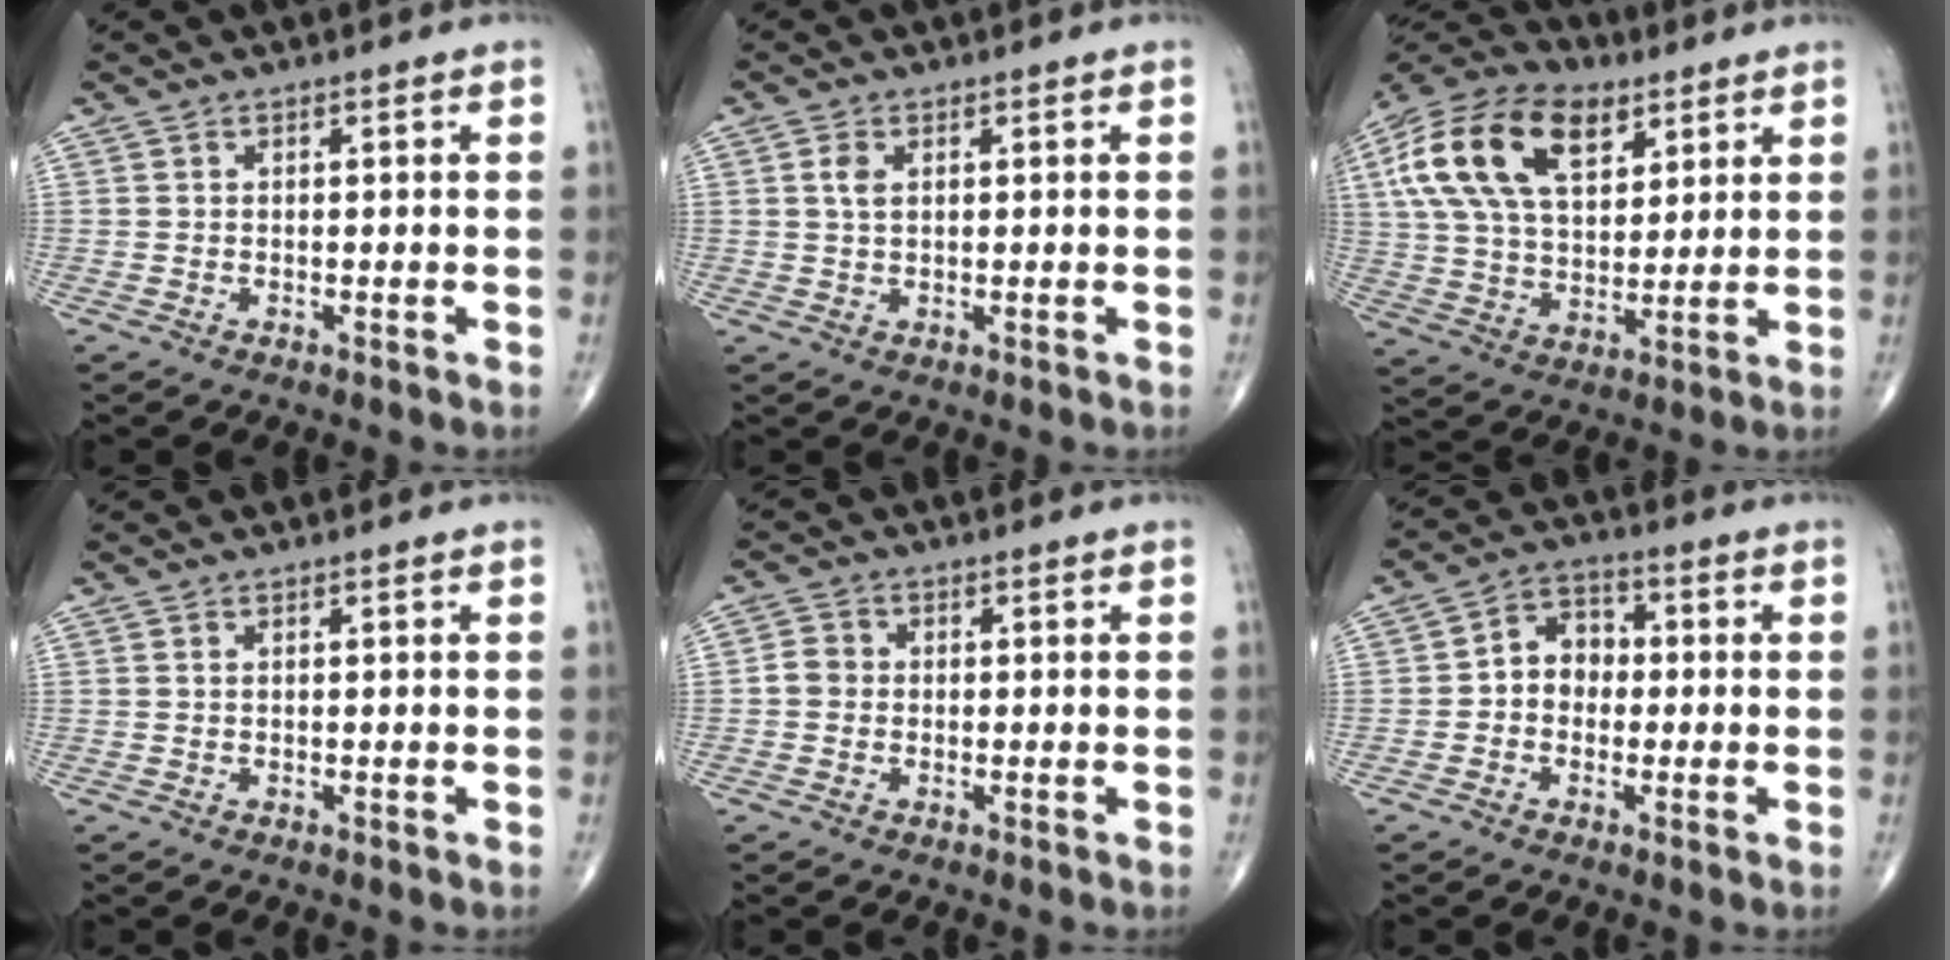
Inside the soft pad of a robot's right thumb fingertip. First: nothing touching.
{"total": 2.5, "force": [0.8, 1.4, 1.9], "torque": [-0.036, 0.002, 0.017]}
{"total": 21.6, "force": [8.7, 12.3, 15.5], "torque": [-0.286, -0.001, 0.153]}
{"total": 0.0}
{"total": 2.7, "force": [-0.3, 2.4, 1.2], "torque": [-0.012, 0.007, -0.012]}
{"total": 6.7, "force": [-0.4, 5.5, 3.8], "torque": [-0.034, 0.027, -0.022]}